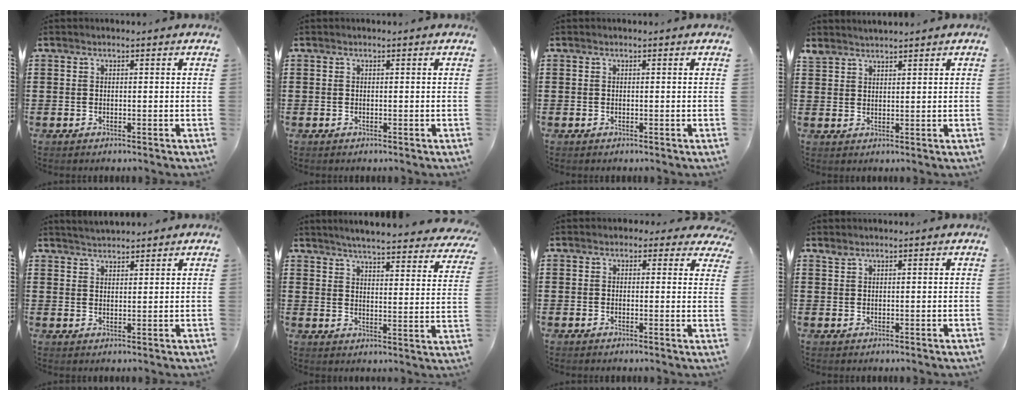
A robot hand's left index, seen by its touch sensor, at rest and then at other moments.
{"total": 0.0}
{"total": 0.0}
{"total": 2.1, "force": [2.1, 0.2, -0.2], "torque": [-0.002, 0.000, 0.043]}
{"total": 2.4, "force": [2.4, 0.2, 0.0], "torque": [-0.006, -0.001, 0.046]}
{"total": 4.7, "force": [4.5, -0.4, 1.5], "torque": [-0.048, -0.029, 0.076]}
{"total": 1.6, "force": [0.8, 1.2, 0.7], "torque": [-0.013, 0.007, 0.011]}
{"total": 0.9, "force": [0.8, 0.2, 0.3], "torque": [-0.009, 0.000, 0.016]}